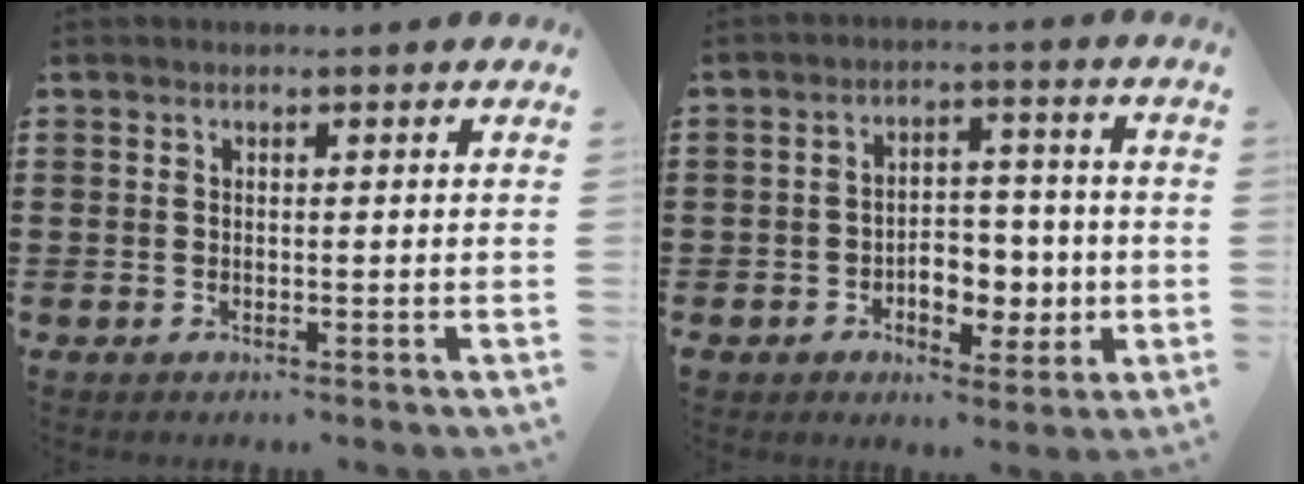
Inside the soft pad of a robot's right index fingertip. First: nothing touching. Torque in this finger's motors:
{"motor_torque": [0.76, -0.63, 0.47, 0.12]}